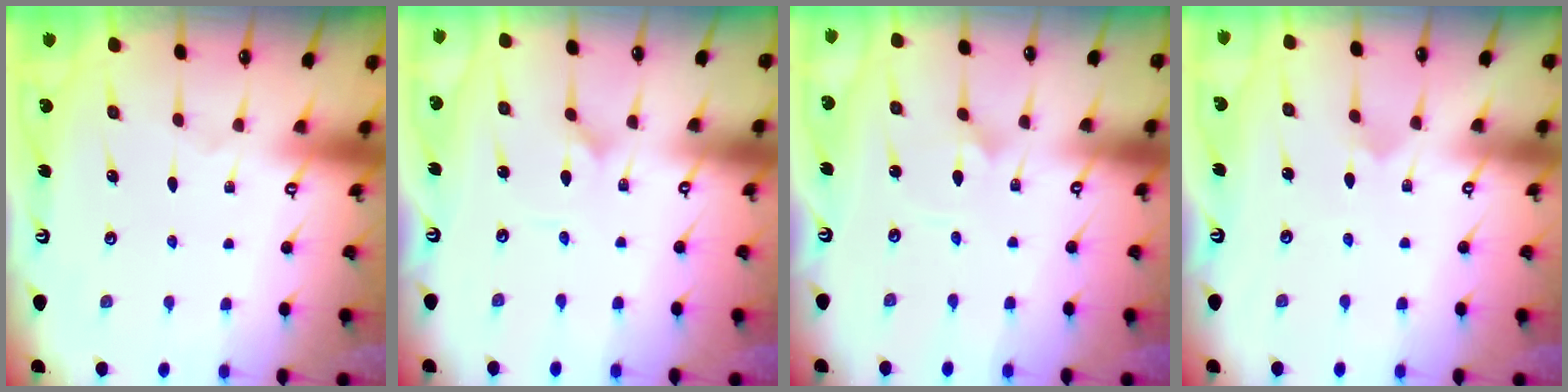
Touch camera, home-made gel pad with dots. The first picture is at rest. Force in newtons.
{"total": 1.0, "press": 1.0, "slide": 0.0}
{"total": 1.8, "press": 1.8, "slide": 0.1}
{"total": 3.4, "press": 3.4, "slide": 0.2}